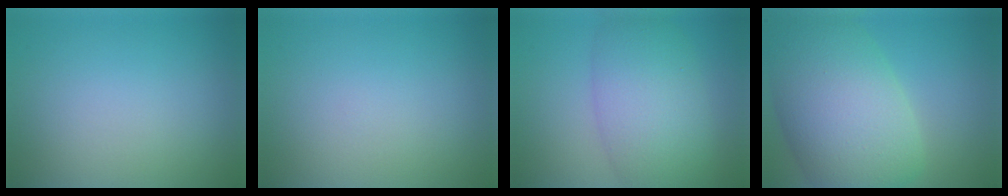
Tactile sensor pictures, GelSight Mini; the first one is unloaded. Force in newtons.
{"total": 0.0}
{"total": 7.8, "press": 7.7, "slide": 0.4}
{"total": 12.3, "press": 12.3, "slide": 0.6}